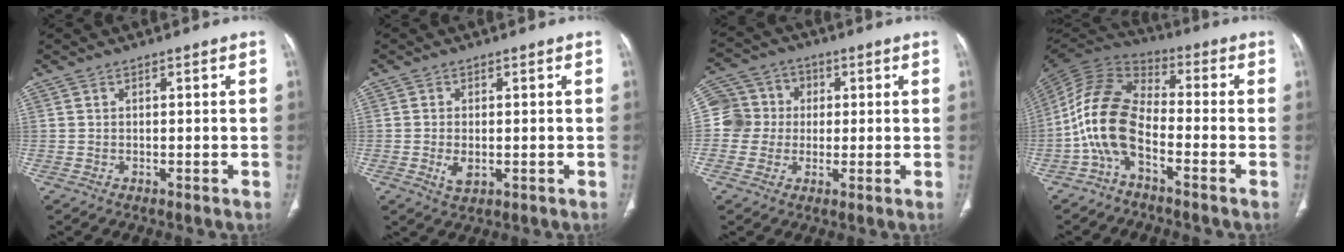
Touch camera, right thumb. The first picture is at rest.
{"total": 3.3, "force": [-0.6, 1.9, 2.6], "torque": [-0.050, -0.005, -0.006]}
{"total": 8.3, "force": [0.4, 8.2, 1.7], "torque": [-0.001, 0.018, 0.001]}
{"total": 12.5, "force": [-4.3, 6.3, 9.9], "torque": [-0.203, 0.052, -0.096]}